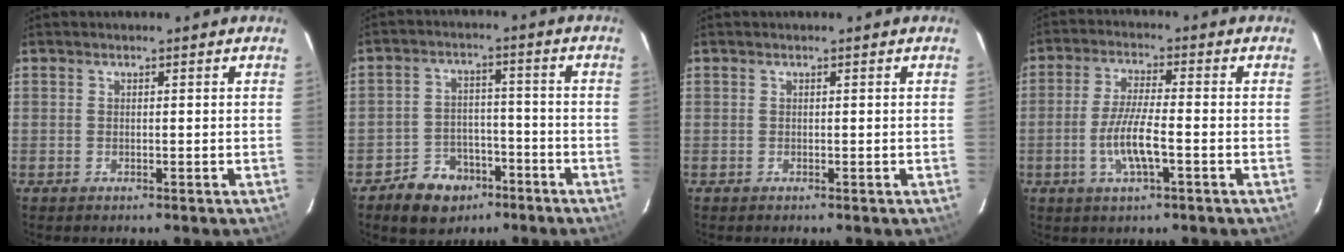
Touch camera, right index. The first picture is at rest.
{"total": 8.7, "force": [-5.6, 6.2, 2.5], "torque": [-0.068, 0.020, -0.073]}
{"total": 0.0}
{"total": 7.6, "force": [-2.5, 1.3, 7.1], "torque": [-0.141, -0.006, -0.049]}